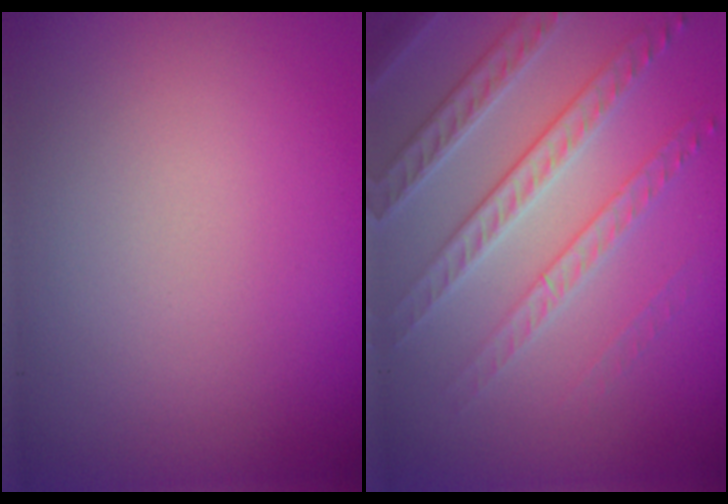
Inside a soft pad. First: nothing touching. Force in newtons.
{"total": 4.7, "press": 4.0, "slide": 2.5}